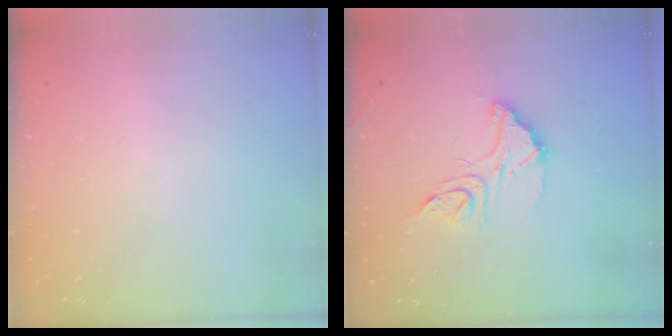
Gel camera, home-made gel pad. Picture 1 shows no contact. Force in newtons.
{"total": 13.2, "press": 13.1, "slide": 1.3}